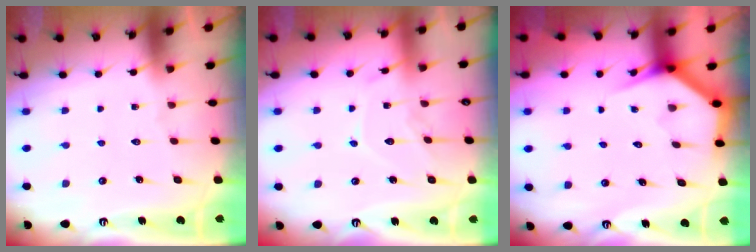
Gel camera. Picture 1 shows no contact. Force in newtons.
{"total": 10.2, "press": 10.2, "slide": 0.8}
{"total": 3.4, "press": 3.4, "slide": 0.3}